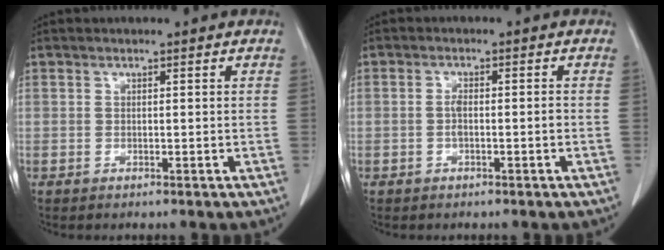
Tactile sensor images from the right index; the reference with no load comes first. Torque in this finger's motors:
{"motor_torque": [0.54, -0.30, 0.24, 0.06]}